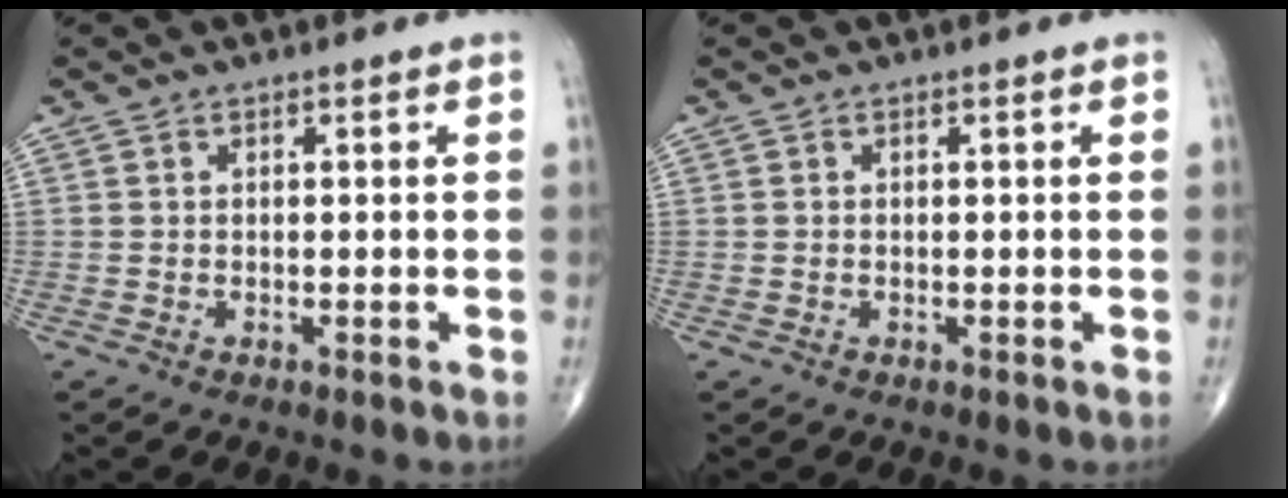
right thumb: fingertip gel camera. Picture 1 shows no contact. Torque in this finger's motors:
{"motor_torque": [0.22, 0.29, -0.05, -0.19, 0.04]}